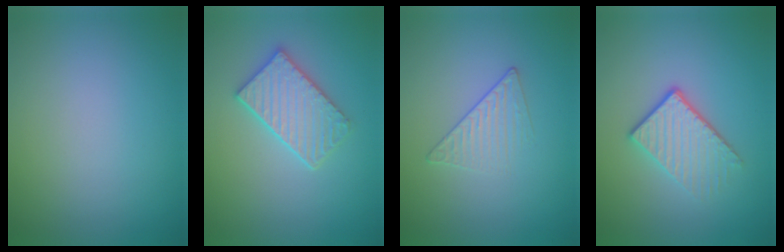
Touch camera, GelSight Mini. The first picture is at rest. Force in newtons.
{"total": 3.4, "press": 3.3, "slide": 0.8}
{"total": 1.6, "press": 1.0, "slide": 1.2}
{"total": 3.5, "press": 2.6, "slide": 2.3}